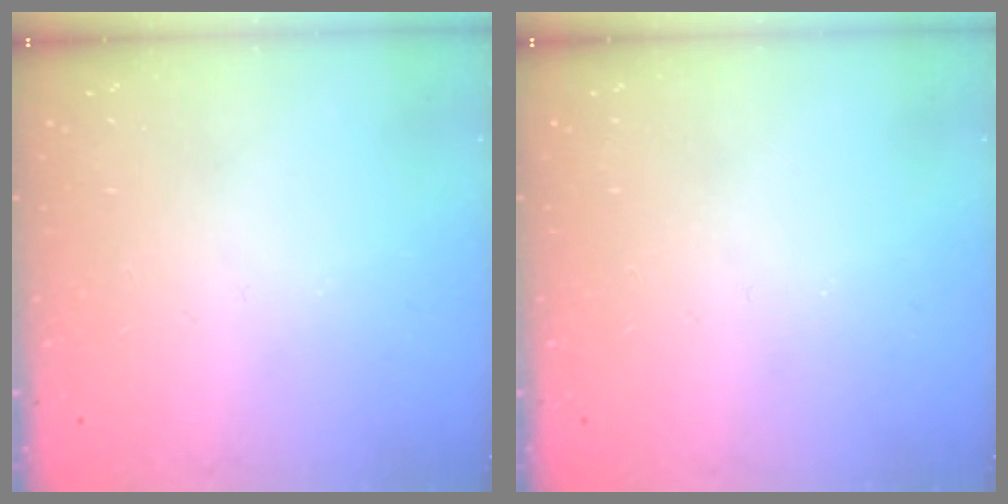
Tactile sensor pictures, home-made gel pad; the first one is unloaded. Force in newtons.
{"total": 0.0}